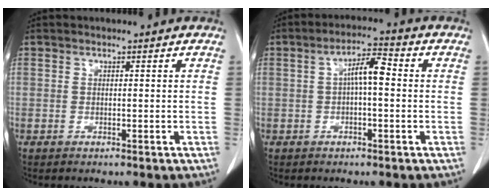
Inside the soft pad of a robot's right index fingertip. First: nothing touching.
{"total": 5.0, "force": [0.3, 1.2, 4.9], "torque": [-0.084, 0.019, 0.002]}